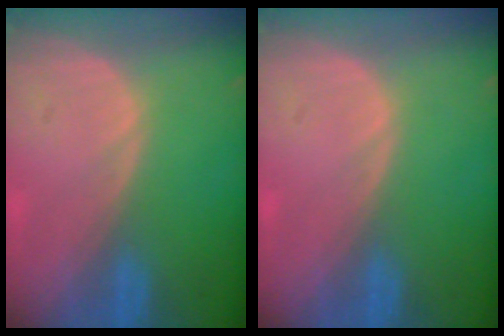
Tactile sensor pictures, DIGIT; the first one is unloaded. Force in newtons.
{"total": 0.0}